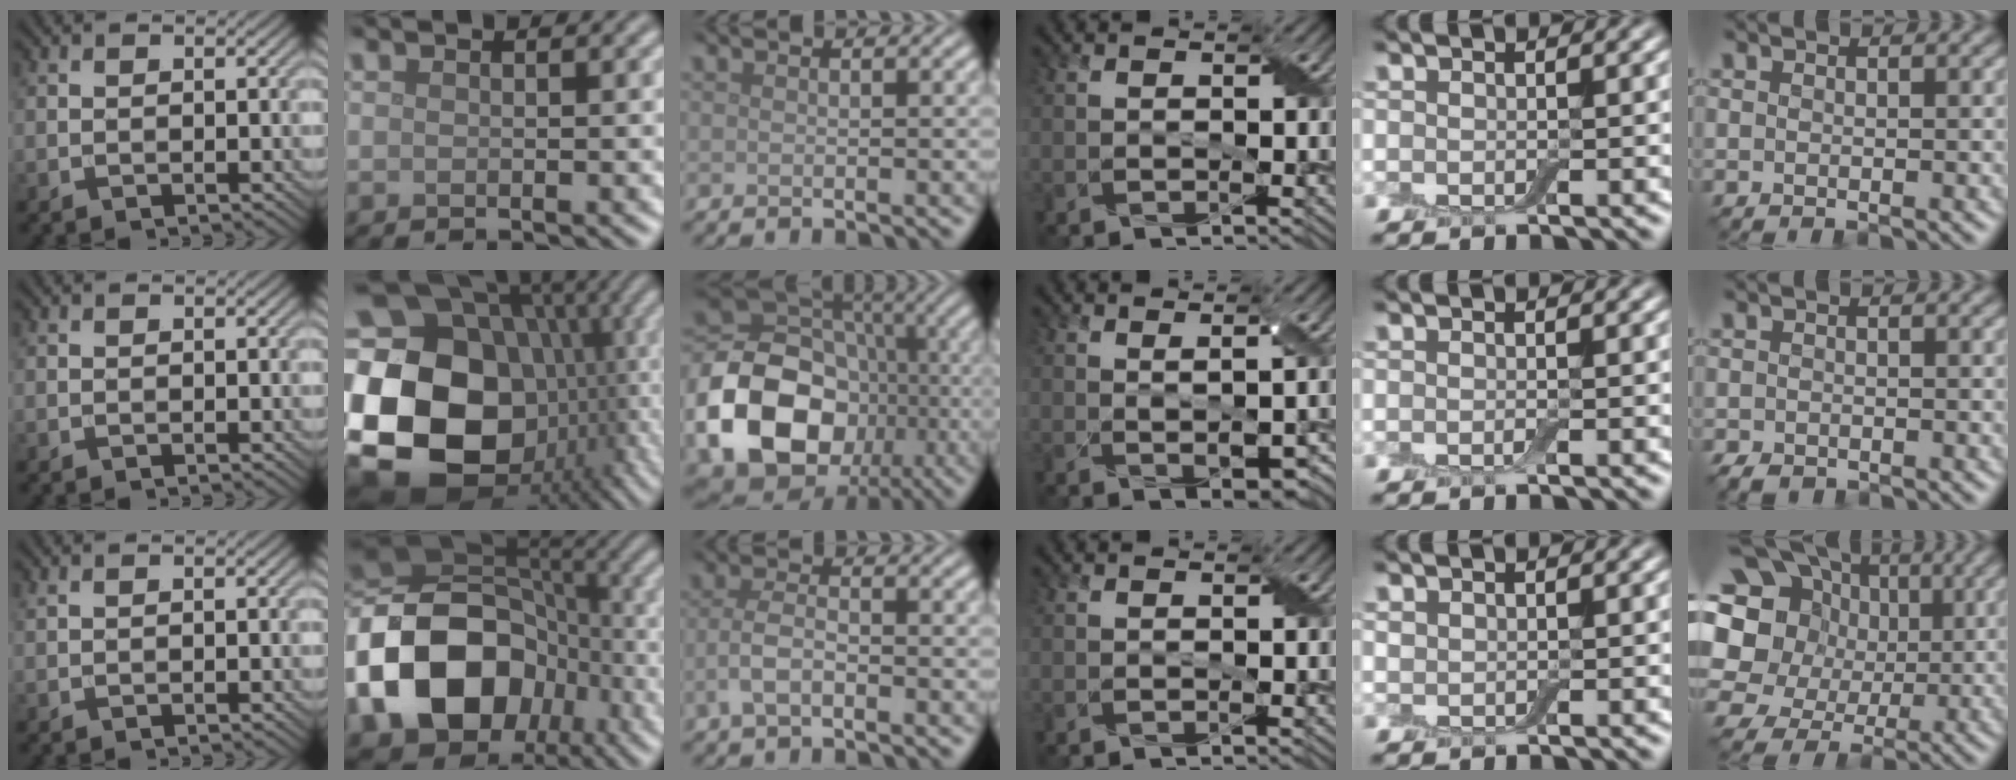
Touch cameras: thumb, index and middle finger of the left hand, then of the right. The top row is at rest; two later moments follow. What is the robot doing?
{"motion": "fold", "object": "aluminum foil"}